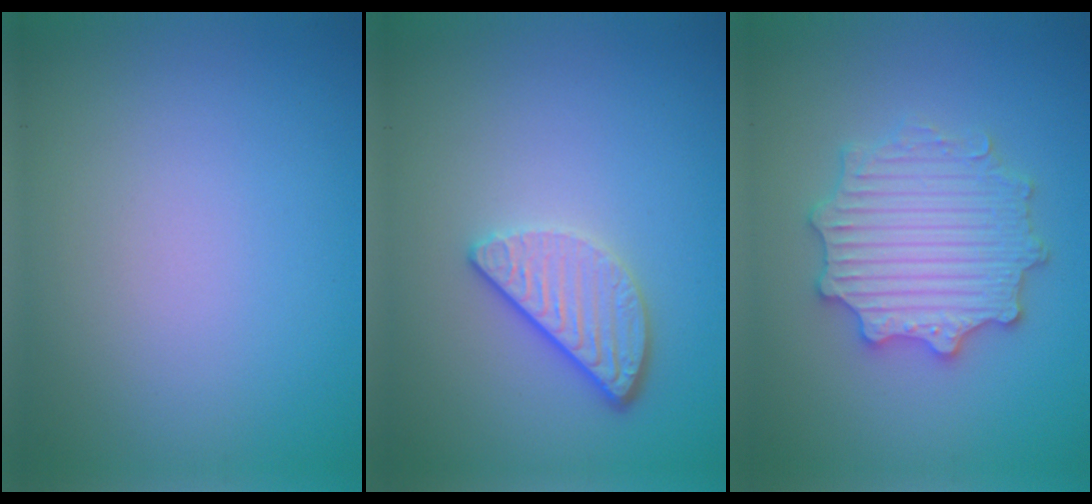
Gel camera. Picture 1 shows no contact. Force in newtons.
{"total": 3.4, "press": 2.8, "slide": 1.9}
{"total": 5.5, "press": 5.4, "slide": 1.0}